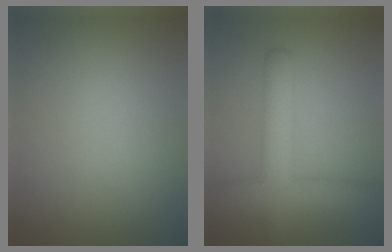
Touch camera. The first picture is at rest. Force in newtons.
{"total": 4.9, "press": 4.9, "slide": 0.3}